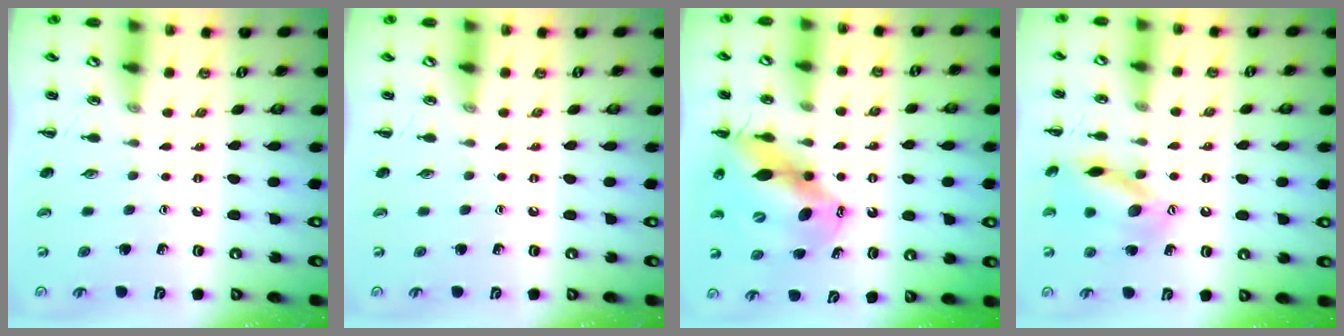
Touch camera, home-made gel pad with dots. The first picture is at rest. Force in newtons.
{"total": 0.0}
{"total": 12.9, "press": 12.4, "slide": 3.5}
{"total": 13.9, "press": 13.9, "slide": 1.1}